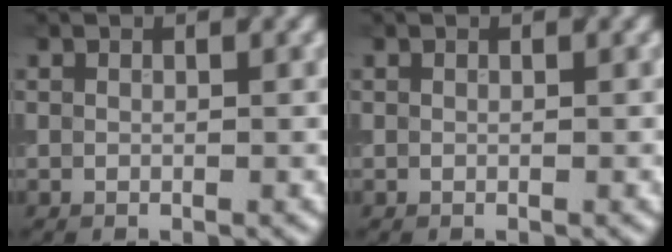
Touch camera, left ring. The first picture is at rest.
{"total": 0.0}